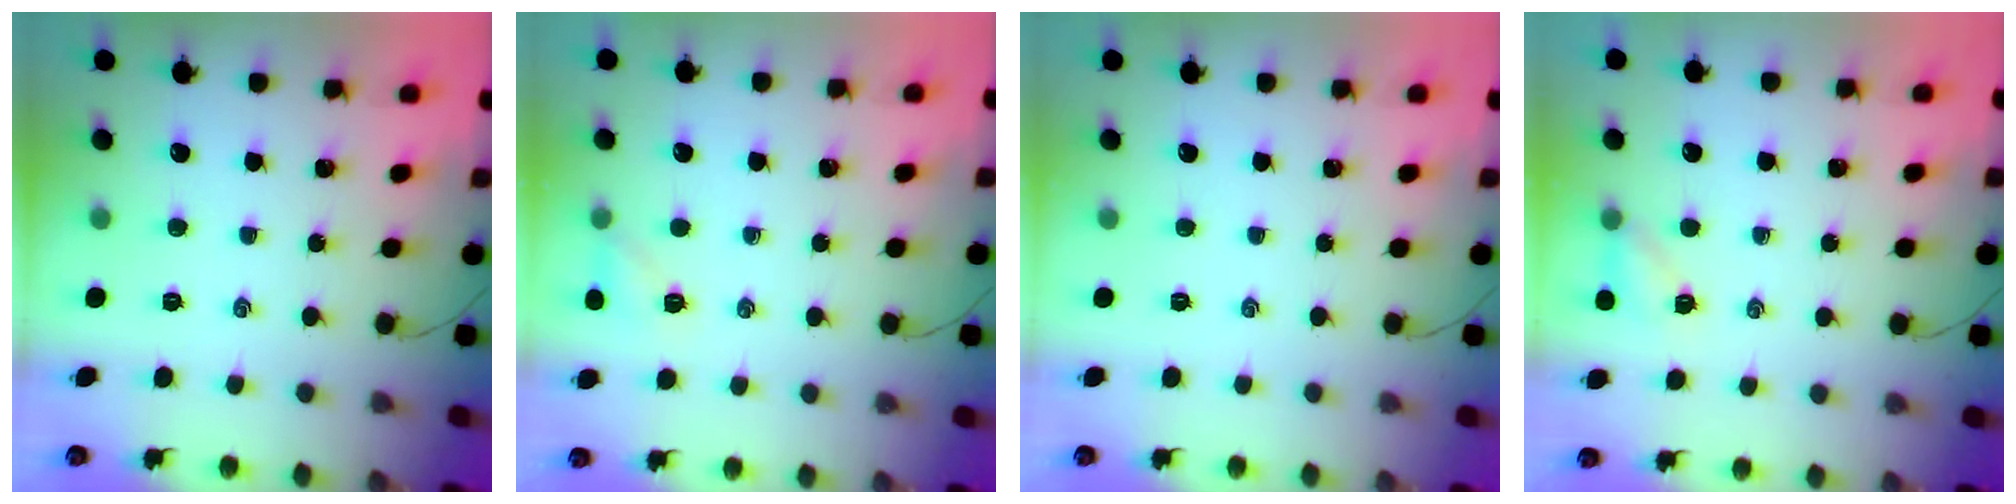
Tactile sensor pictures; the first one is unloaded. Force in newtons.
{"total": 6.0, "press": 5.8, "slide": 1.2}
{"total": 0.0}
{"total": 4.8, "press": 4.5, "slide": 1.5}